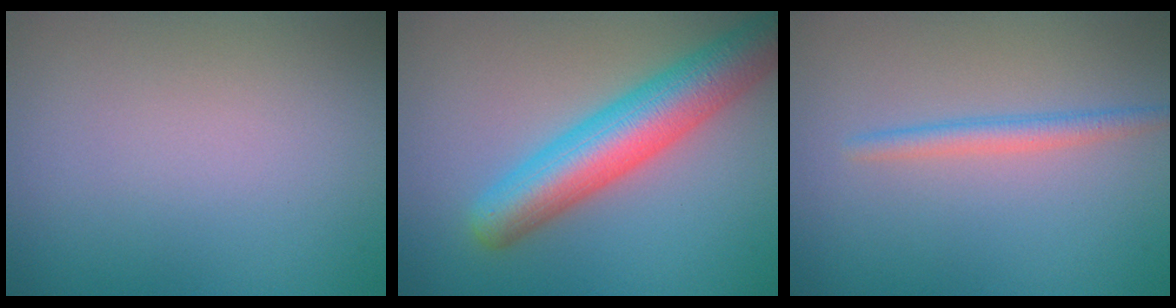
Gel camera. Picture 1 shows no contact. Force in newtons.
{"total": 7.5, "press": 7.5, "slide": 0.2}
{"total": 1.9, "press": 1.9, "slide": 0.1}